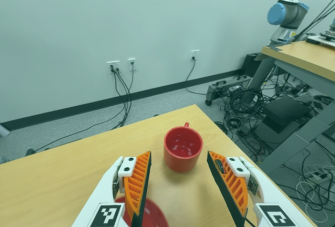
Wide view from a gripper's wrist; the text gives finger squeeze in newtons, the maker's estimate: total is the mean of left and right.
{"total": 1.7, "left": 0.3, "right": 3.1}